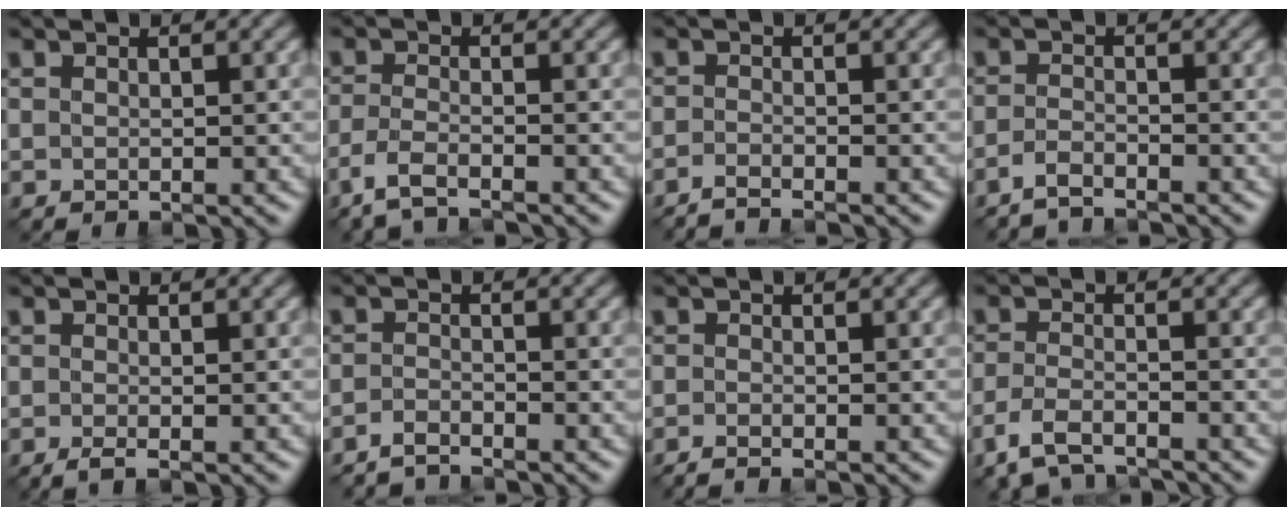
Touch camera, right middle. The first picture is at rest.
{"total": 2.8, "force": [-2.4, 0.3, 1.6], "torque": [-0.040, -0.002, -0.058]}
{"total": 1.7, "force": [-1.6, -0.2, 0.6], "torque": [-0.010, -0.001, -0.037]}
{"total": 2.0, "force": [-1.9, 0.0, 0.6], "torque": [-0.016, 0.004, -0.044]}
{"total": 1.0, "force": [-0.6, -0.1, 0.8], "torque": [-0.023, 0.000, -0.015]}
{"total": 1.9, "force": [-1.8, -0.1, 0.3], "torque": [-0.007, 0.005, -0.042]}
{"total": 1.2, "force": [-1.0, -0.2, 0.5], "torque": [-0.012, -0.003, -0.023]}
{"total": 4.5, "force": [-3.7, 1.5, 2.1], "torque": [-0.047, -0.006, -0.080]}